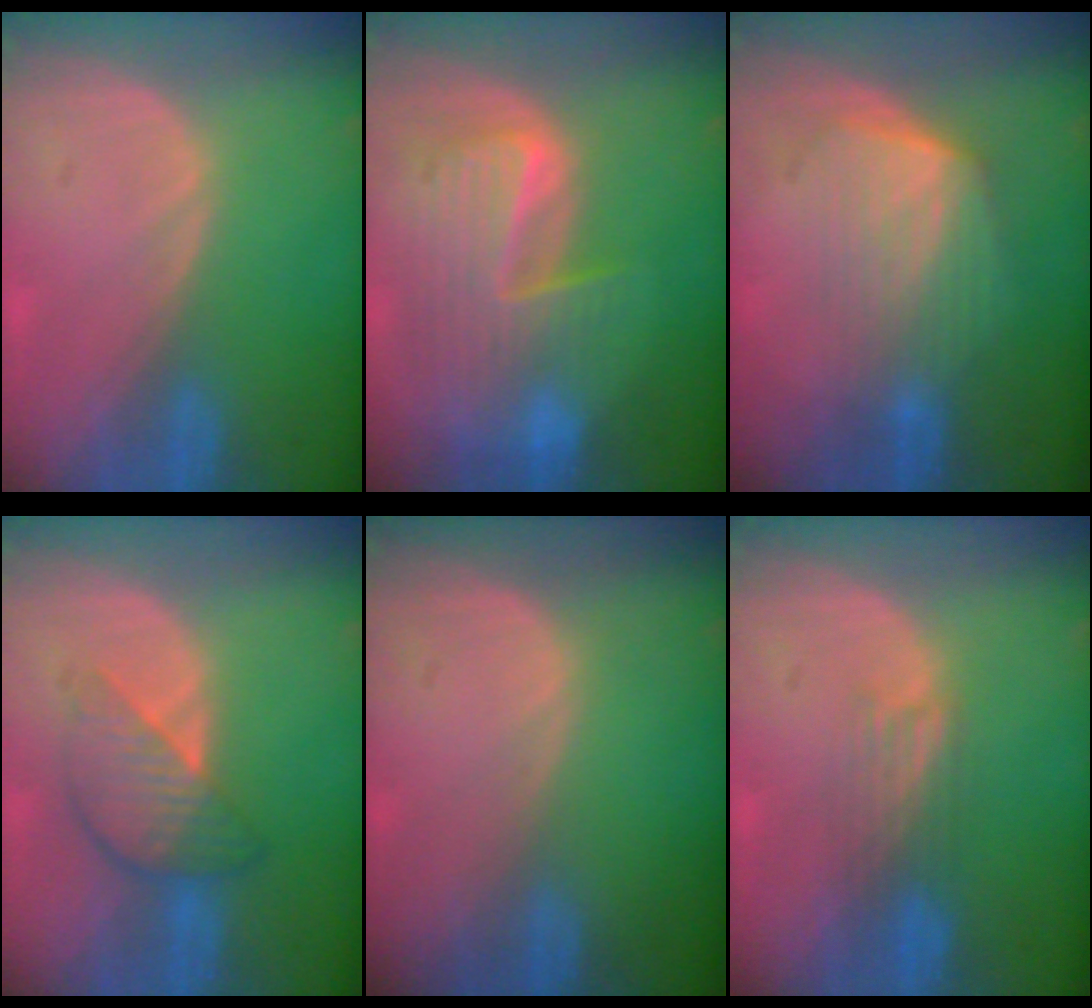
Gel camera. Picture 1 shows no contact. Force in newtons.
{"total": 9.8, "press": 8.5, "slide": 4.9}
{"total": 7.0, "press": 6.4, "slide": 2.8}
{"total": 5.6, "press": 5.6, "slide": 0.3}
{"total": 0.0}
{"total": 3.9, "press": 3.2, "slide": 2.2}